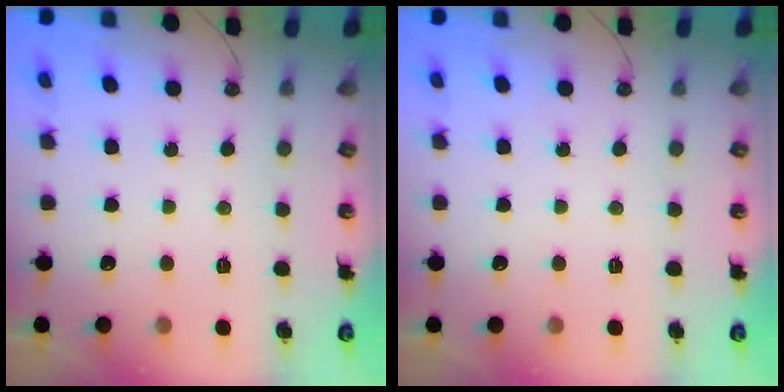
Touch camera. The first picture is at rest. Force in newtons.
{"total": 0.0}